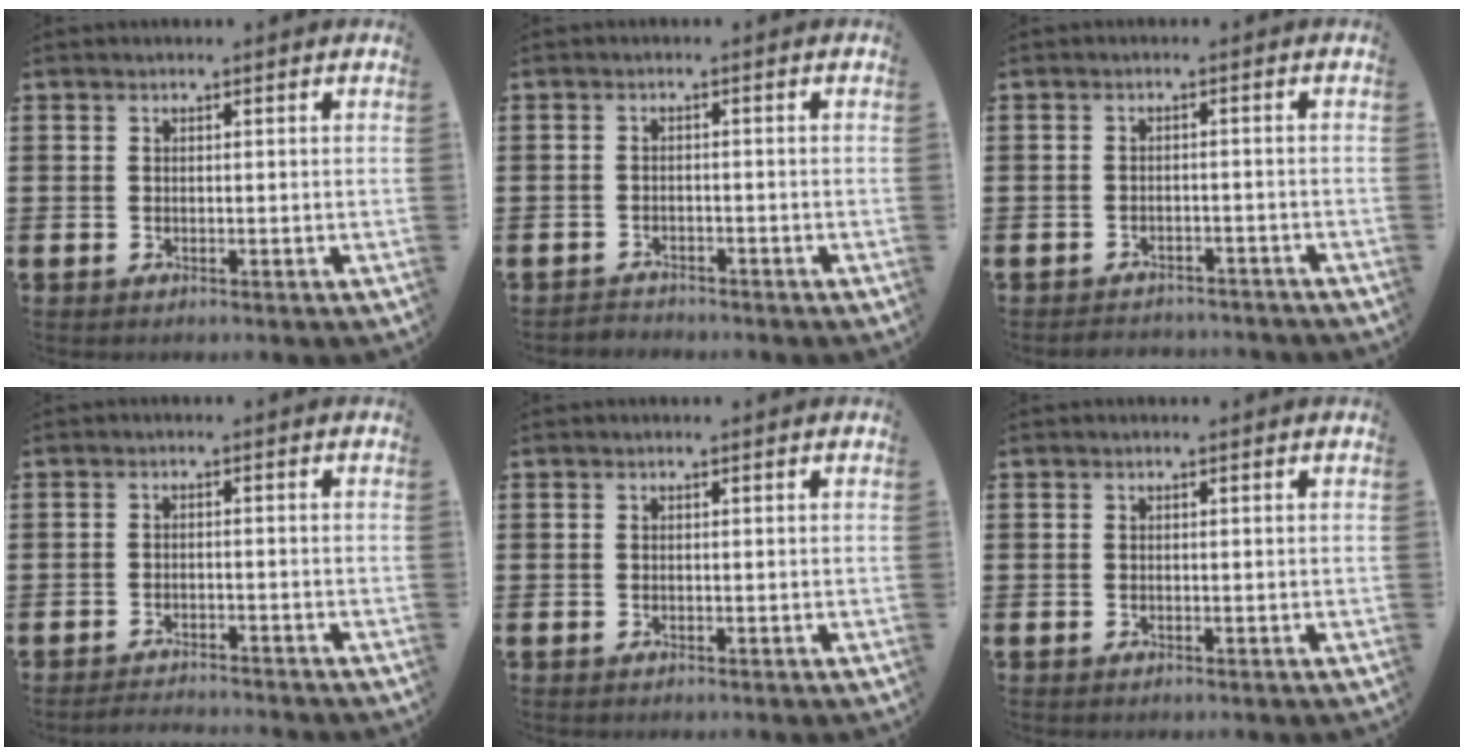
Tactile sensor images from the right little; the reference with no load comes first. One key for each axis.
{"total": 1.3, "fx": -1.3, "fy": 0.2, "fz": -0.2, "tx": -0.001, "ty": 0.004, "tz": -0.030}
{"total": 1.7, "fx": -1.7, "fy": 0.0, "fz": -0.2, "tx": -0.004, "ty": 0.004, "tz": -0.039}
{"total": 1.6, "fx": -1.6, "fy": -0.1, "fz": 0.0, "tx": -0.003, "ty": 0.004, "tz": -0.033}
{"total": 0.0}
{"total": 0.0}